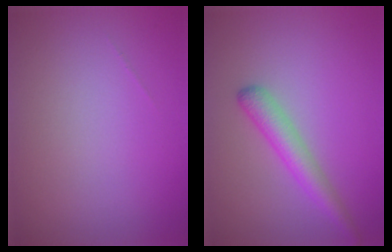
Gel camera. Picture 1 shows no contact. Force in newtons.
{"total": 3.1, "press": 3.1, "slide": 0.1}